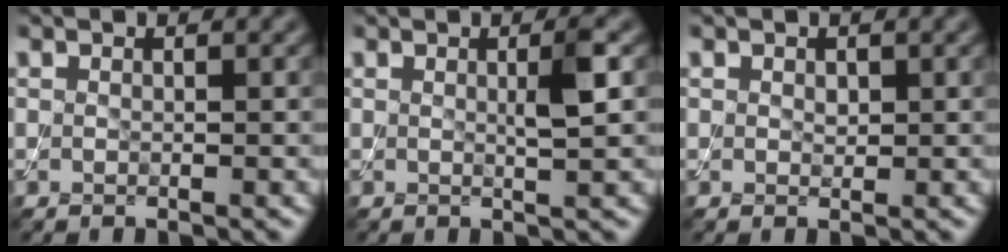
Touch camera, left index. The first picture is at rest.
{"total": 2.2, "force": [0.3, 0.3, 2.2], "torque": [-0.035, 0.003, 0.003]}
{"total": 0.7, "force": [0.3, 0.5, 0.4], "torque": [-0.007, -0.001, 0.005]}